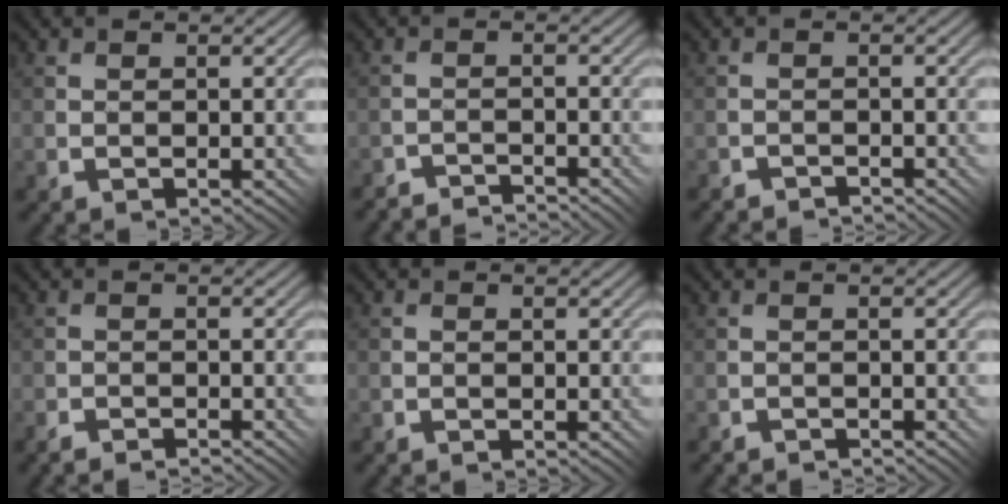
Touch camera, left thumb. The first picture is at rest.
{"total": 3.0, "force": [-2.9, -0.7, -0.4], "torque": [0.013, 0.009, -0.060]}
{"total": 1.5, "force": [-1.2, -0.5, -0.7], "torque": [0.019, 0.008, -0.029]}
{"total": 1.9, "force": [-1.9, -0.1, -0.1], "torque": [0.004, 0.006, -0.045]}
{"total": 0.5, "force": [-0.5, 0.1, -0.1], "torque": [0.008, 0.003, -0.010]}
{"total": 1.2, "force": [-0.9, -0.4, -0.6], "torque": [0.016, 0.005, -0.024]}